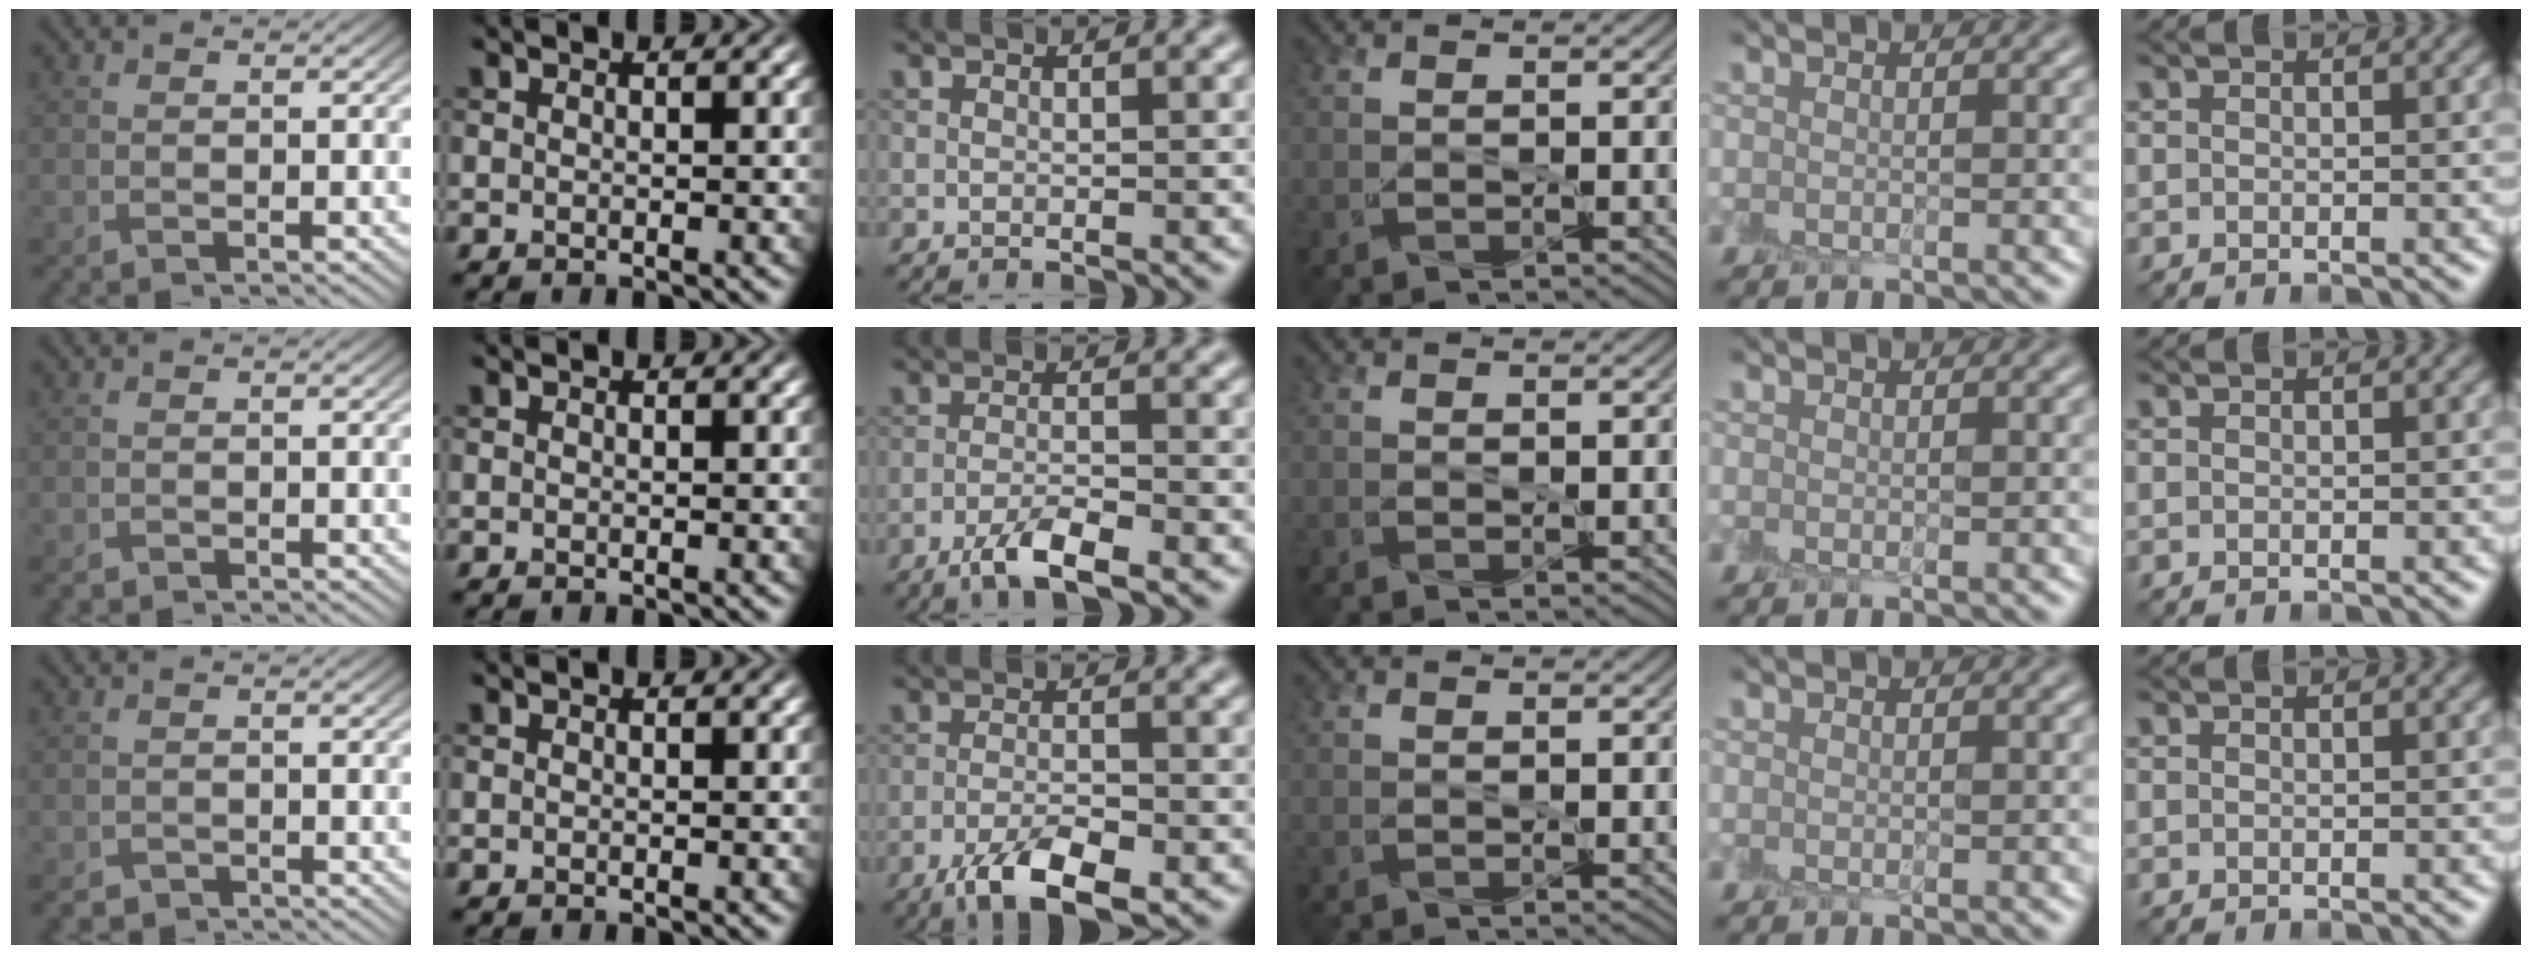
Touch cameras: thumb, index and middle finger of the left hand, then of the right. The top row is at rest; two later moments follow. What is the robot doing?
{"motion": "peel", "object": "envelope seal"}